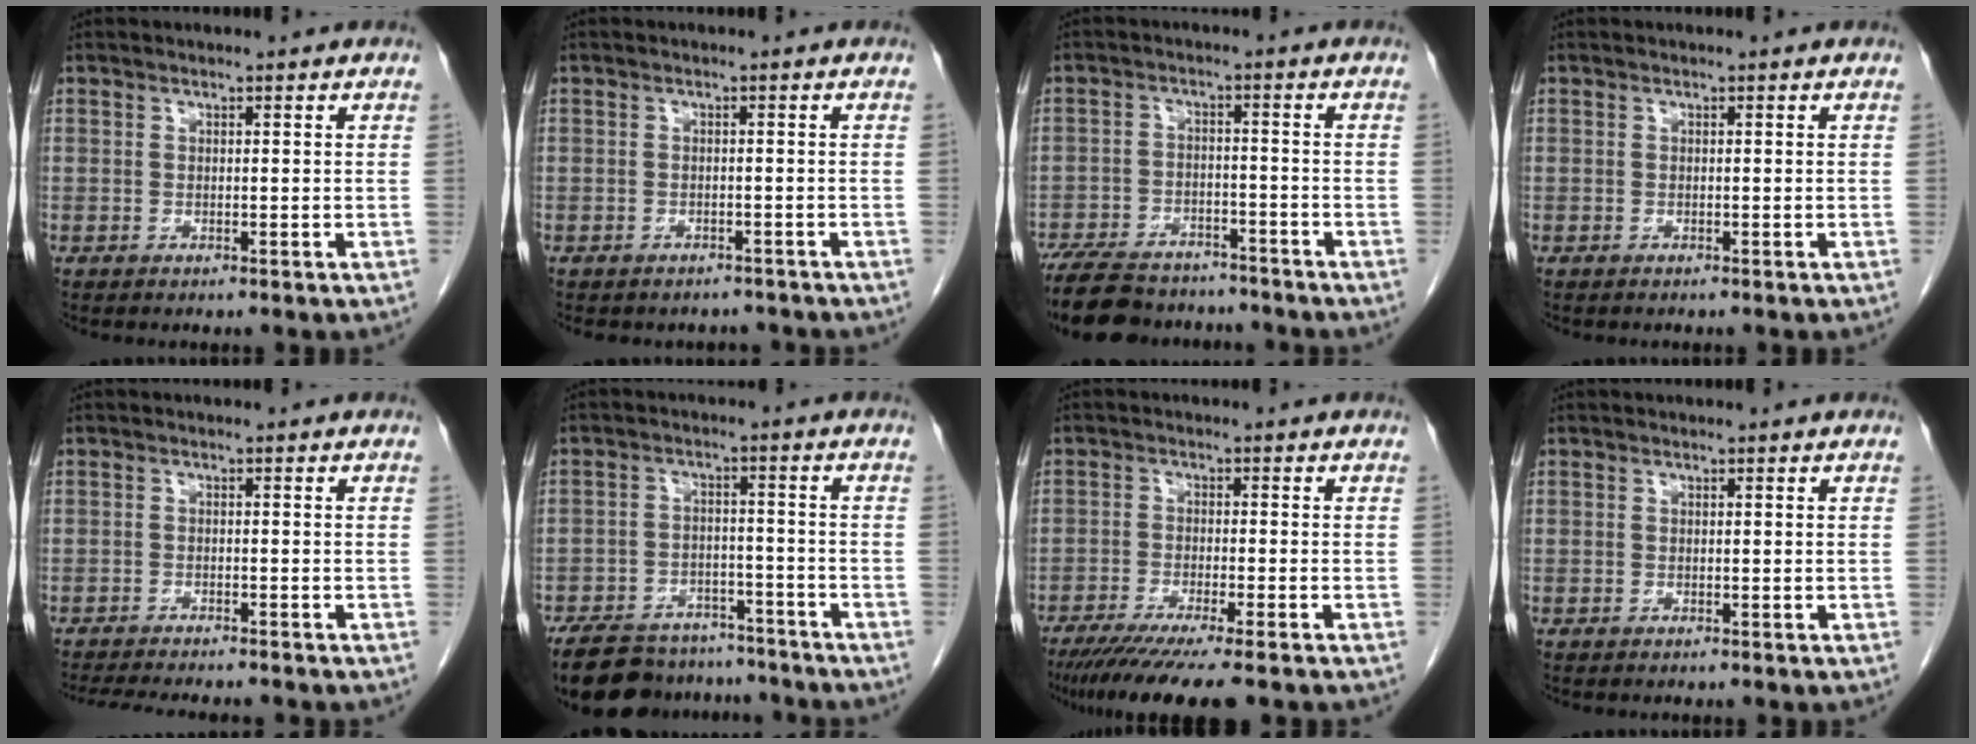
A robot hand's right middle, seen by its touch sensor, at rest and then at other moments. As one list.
[{"total": 4.2, "force": [-3.7, 1.9, 0.3], "torque": [-0.003, 0.008, -0.044]}, {"total": 15.7, "force": [-13.4, 5.6, 6.0], "torque": [-0.137, -0.006, -0.196]}, {"total": 0.0}, {"total": 10.7, "force": [-9.6, 1.6, 4.4], "torque": [-0.062, -0.015, -0.130]}, {"total": 15.7, "force": [-13.6, 6.2, 4.8], "torque": [-0.096, 0.006, -0.192]}, {"total": 10.7, "force": [-8.4, -0.1, 6.5], "torque": [-0.086, -0.027, -0.131]}, {"total": 0.0}]